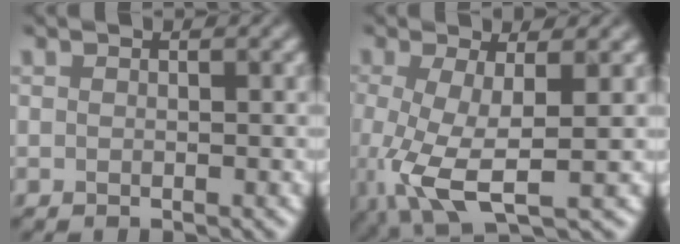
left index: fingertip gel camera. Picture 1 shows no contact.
{"total": 6.0, "force": [-1.2, 1.9, 5.6], "torque": [-0.127, -0.016, -0.022]}